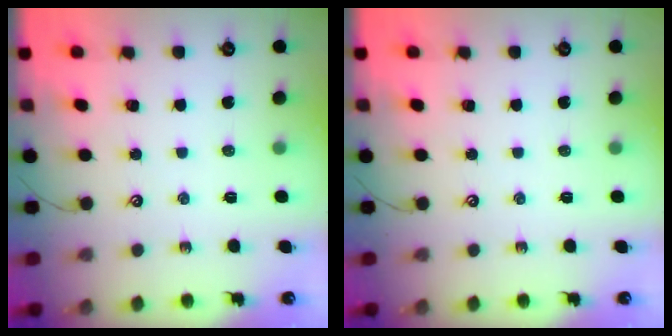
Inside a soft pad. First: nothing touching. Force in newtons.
{"total": 0.0}